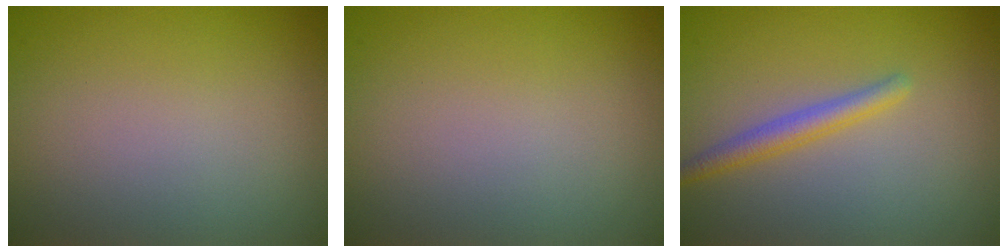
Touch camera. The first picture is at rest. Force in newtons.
{"total": 0.0}
{"total": 2.1, "press": 2.1, "slide": 0.1}